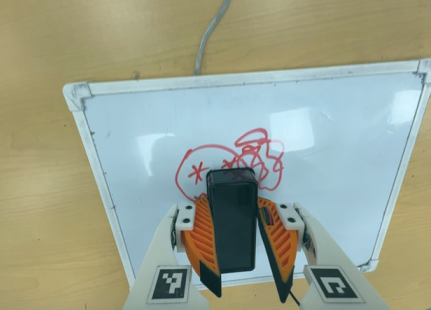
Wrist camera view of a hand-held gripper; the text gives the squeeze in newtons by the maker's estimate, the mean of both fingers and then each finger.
{"total": 12.9, "left": 14.1, "right": 11.7}